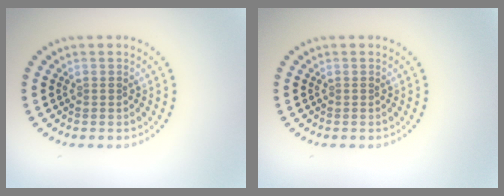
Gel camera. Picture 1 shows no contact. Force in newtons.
{"total": 0.0}